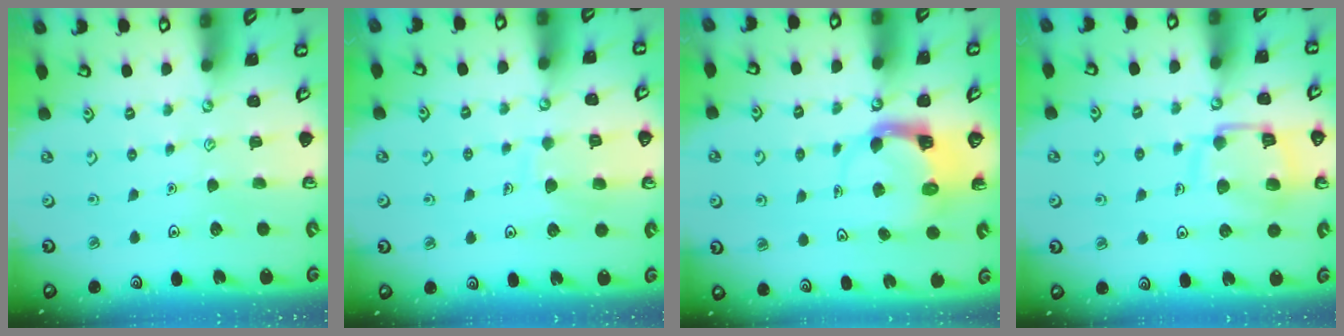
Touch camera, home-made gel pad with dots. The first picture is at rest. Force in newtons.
{"total": 7.3, "press": 7.3, "slide": 0.7}
{"total": 3.9, "press": 3.8, "slide": 0.5}
{"total": 13.1, "press": 13.0, "slide": 1.5}